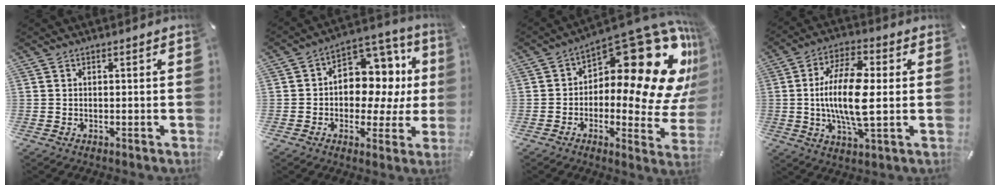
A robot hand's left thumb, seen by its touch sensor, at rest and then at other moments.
{"total": 11.6, "force": [1.1, 9.1, 7.1], "torque": [-0.086, -0.023, 0.025]}
{"total": 23.4, "force": [10.1, 11.0, 18.0], "torque": [-0.198, -0.104, 0.168]}
{"total": 15.4, "force": [0.1, 5.7, 14.3], "torque": [-0.292, -0.004, -0.004]}